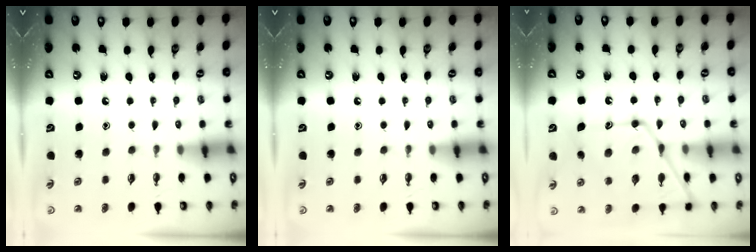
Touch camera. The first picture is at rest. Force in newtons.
{"total": 0.0}
{"total": 17.0, "press": 16.9, "slide": 1.6}